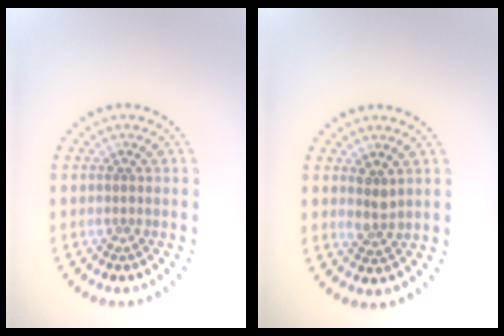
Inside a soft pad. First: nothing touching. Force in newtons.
{"total": 1.6, "press": 1.3, "slide": 0.9}